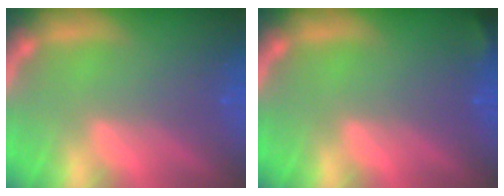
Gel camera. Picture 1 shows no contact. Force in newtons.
{"total": 1.4}